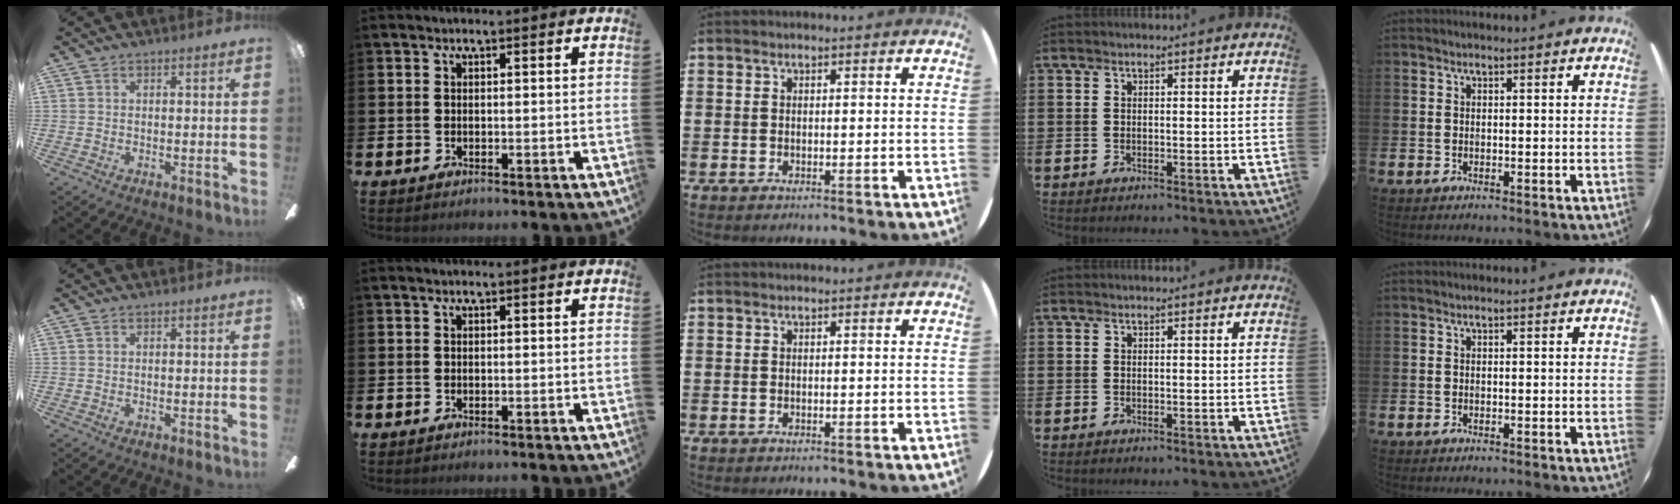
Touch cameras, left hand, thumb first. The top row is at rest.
{}